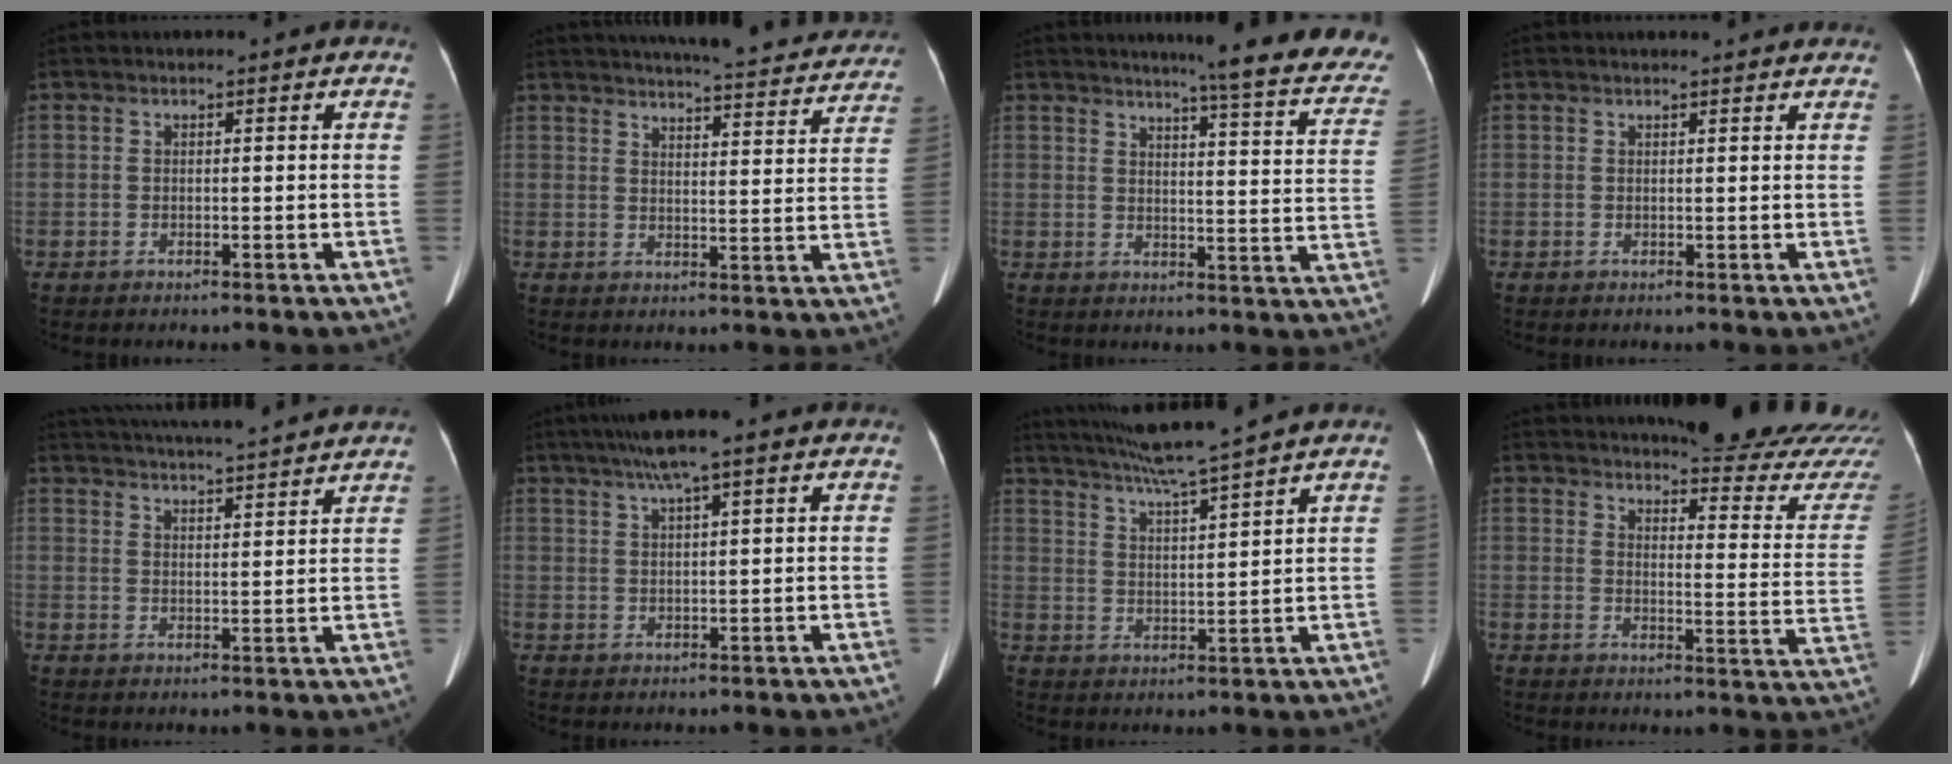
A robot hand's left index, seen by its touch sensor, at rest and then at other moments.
{"total": 23.6, "force": [21.6, 3.9, 8.8], "torque": [-0.123, -0.028, 0.254]}
{"total": 20.2, "force": [17.6, 1.0, 9.9], "torque": [-0.108, -0.070, 0.187]}
{"total": 5.4, "force": [5.1, 0.6, 1.6], "torque": [-0.016, 0.017, 0.048]}
{"total": 17.4, "force": [16.1, 0.9, 6.5], "torque": [-0.112, 0.028, 0.227]}
{"total": 6.5, "force": [4.2, 0.1, 4.9], "torque": [-0.087, 0.027, 0.070]}
{"total": 10.4, "force": [9.0, -1.8, 4.8], "torque": [-0.087, 0.010, 0.150]}
{"total": 21.1, "force": [20.2, 1.0, 6.1], "torque": [-0.072, -0.123, 0.225]}